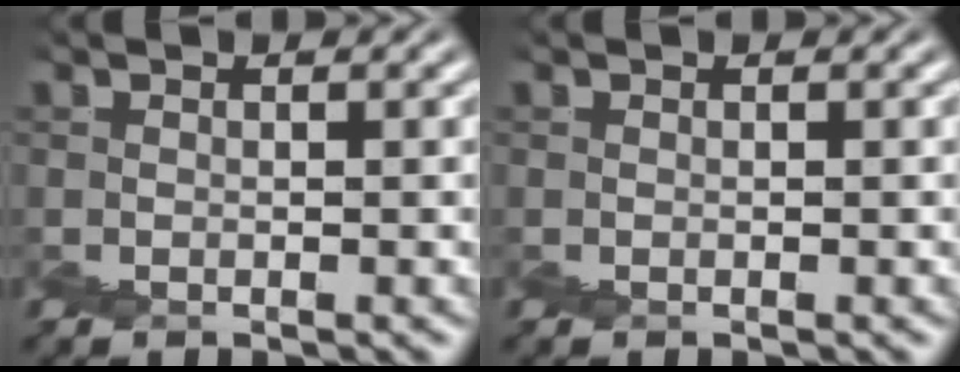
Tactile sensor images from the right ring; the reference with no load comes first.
{"total": 0.0}